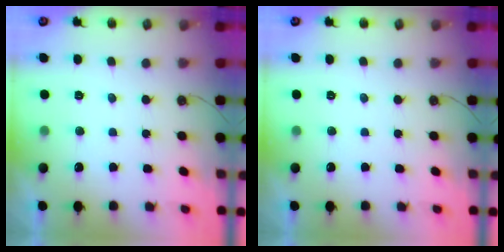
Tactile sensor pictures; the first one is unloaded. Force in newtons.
{"total": 0.0}